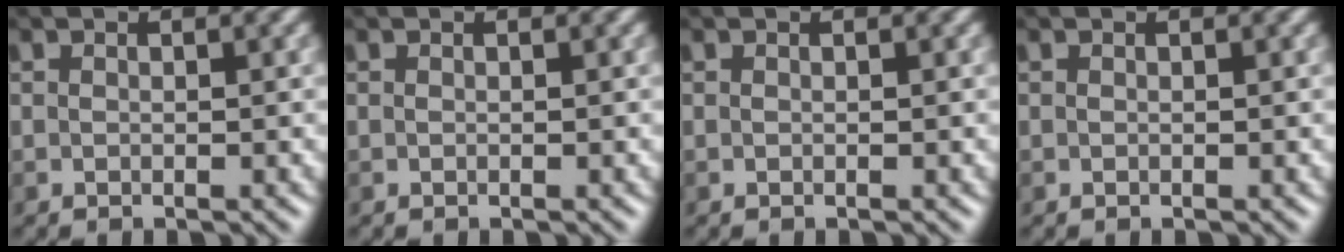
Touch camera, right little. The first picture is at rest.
{"total": 0.0}
{"total": 0.0}
{"total": 0.0}